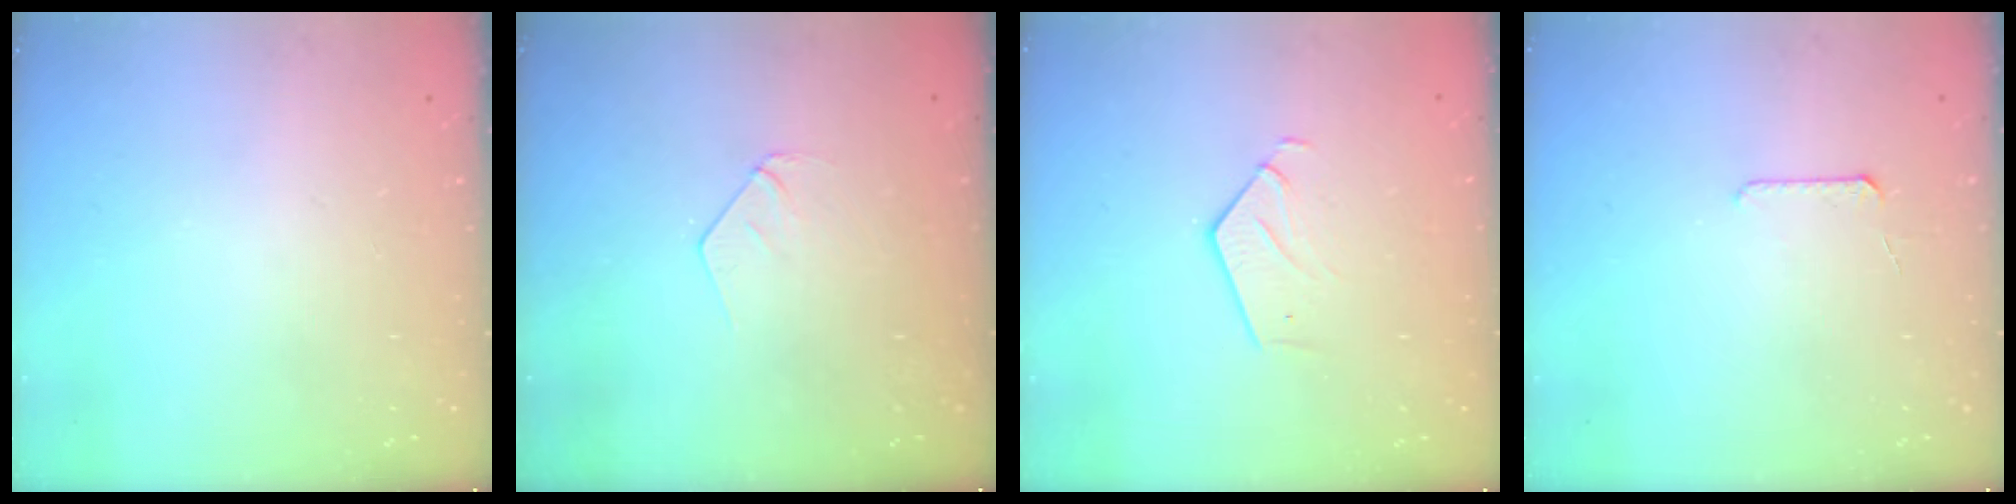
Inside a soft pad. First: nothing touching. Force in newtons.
{"total": 3.6, "press": 3.6, "slide": 0.2}
{"total": 2.9, "press": 2.9, "slide": 0.2}
{"total": 5.2, "press": 5.1, "slide": 0.5}